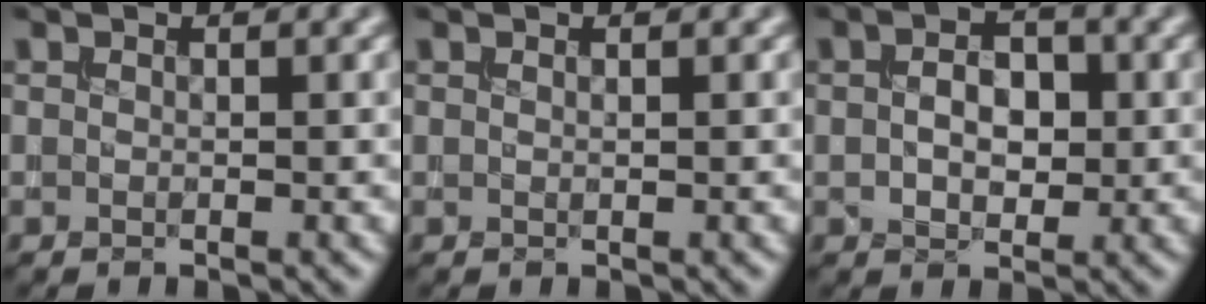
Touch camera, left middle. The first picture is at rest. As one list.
[{"total": 0.0}, {"total": 3.6, "force": [0.1, 2.3, 2.8], "torque": [-0.050, 0.004, -0.002]}]